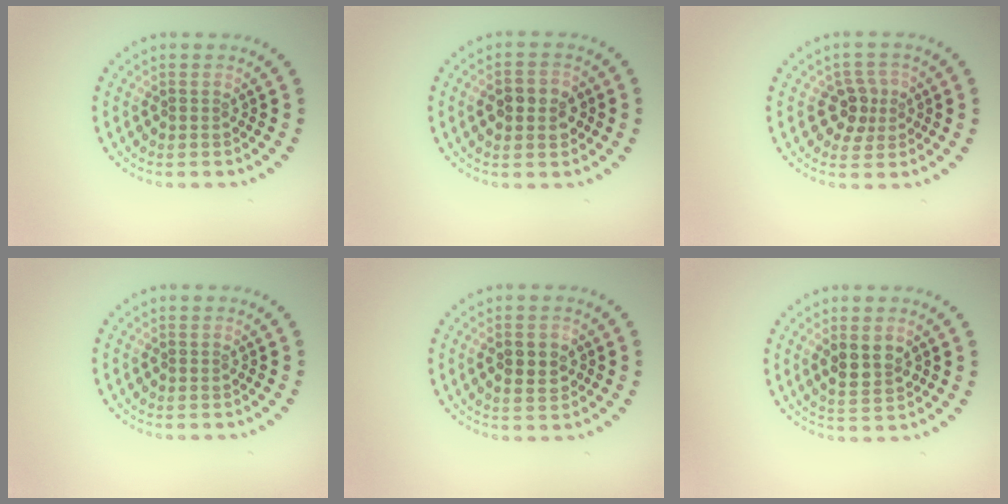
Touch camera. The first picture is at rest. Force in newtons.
{"total": 3.6, "press": 3.6, "slide": 0.2}
{"total": 2.5, "press": 2.3, "slide": 1.0}
{"total": 0.0}
{"total": 2.7, "press": 2.7, "slide": 0.1}
{"total": 2.9, "press": 2.8, "slide": 0.5}